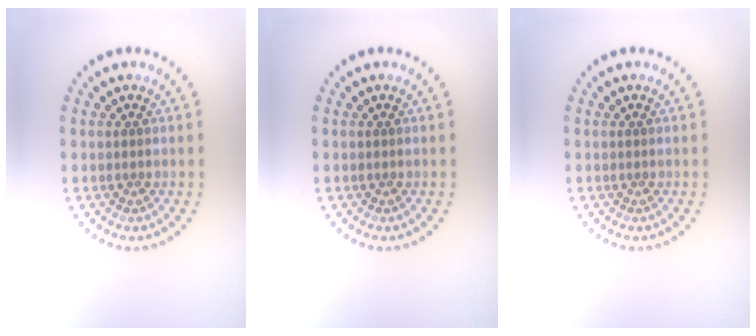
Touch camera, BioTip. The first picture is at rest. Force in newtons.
{"total": 0.0}
{"total": 0.0}